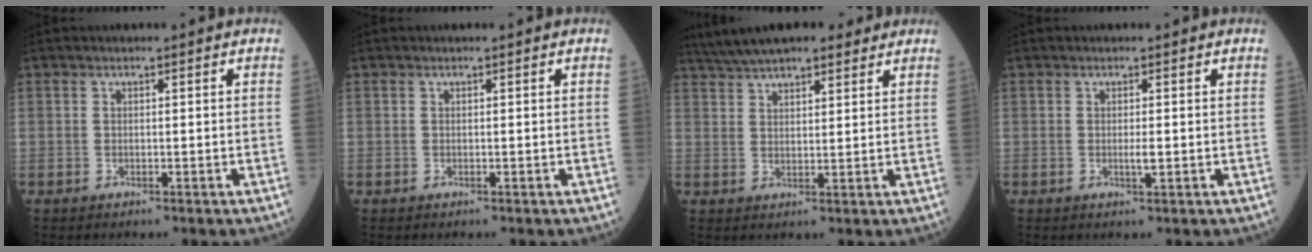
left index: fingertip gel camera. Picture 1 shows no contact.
{"total": 0.0}
{"total": 13.3, "force": [11.1, 3.5, 6.4], "torque": [-0.110, 0.044, 0.173]}
{"total": 1.2, "force": [0.1, 0.2, 1.1], "torque": [-0.023, -0.002, 0.001]}